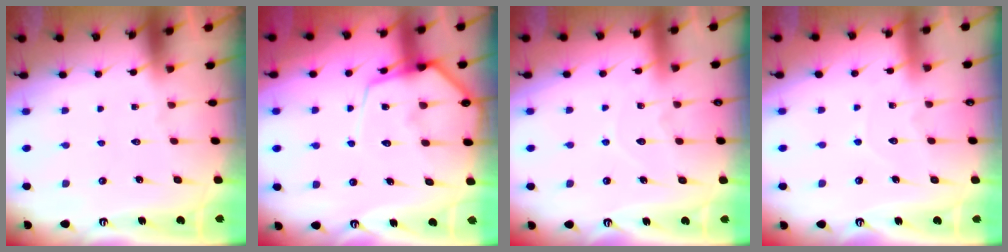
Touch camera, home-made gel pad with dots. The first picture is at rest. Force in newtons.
{"total": 9.9, "press": 9.8, "slide": 1.1}
{"total": 6.1, "press": 6.1, "slide": 0.5}
{"total": 4.7, "press": 4.6, "slide": 0.2}